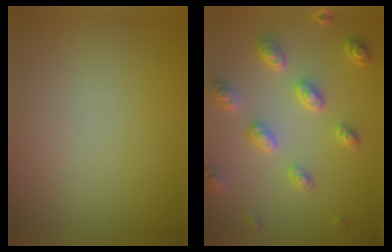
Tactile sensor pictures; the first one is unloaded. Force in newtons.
{"total": 4.6, "press": 3.6, "slide": 2.8}